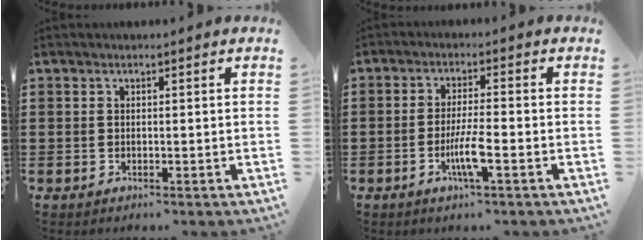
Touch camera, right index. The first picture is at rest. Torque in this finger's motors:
{"motor_torque": [1.45, -0.25, 0.51, 0.07]}